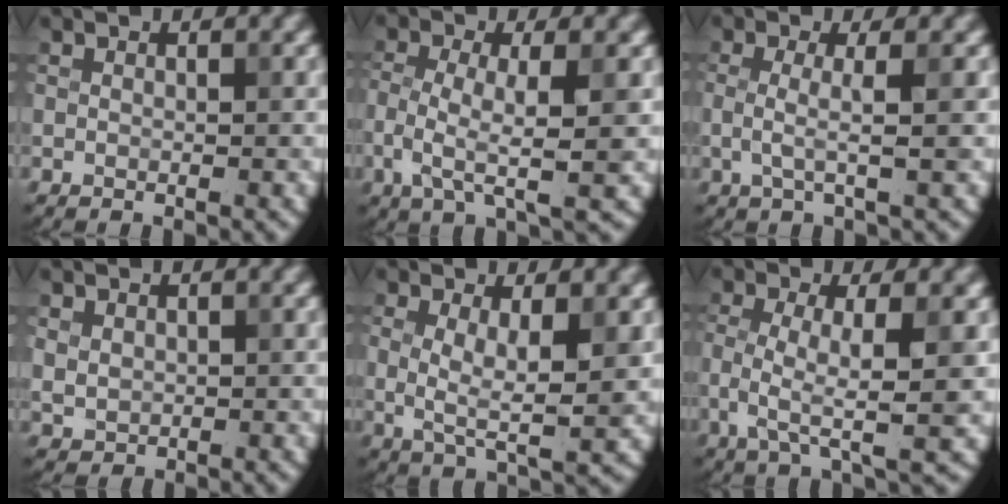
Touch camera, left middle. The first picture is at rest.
{"total": 5.1, "force": [-1.2, 1.5, 4.7], "torque": [-0.103, -0.004, -0.026]}
{"total": 2.5, "force": [-0.2, 0.5, 2.4], "torque": [-0.053, -0.004, -0.006]}
{"total": 1.6, "force": [0.4, 1.3, 0.8], "torque": [-0.021, -0.002, 0.014]}
{"total": 4.5, "force": [0.4, 1.6, 4.2], "torque": [-0.087, -0.004, 0.007]}
{"total": 5.2, "force": [-0.8, 1.3, 5.0], "torque": [-0.105, -0.007, -0.015]}